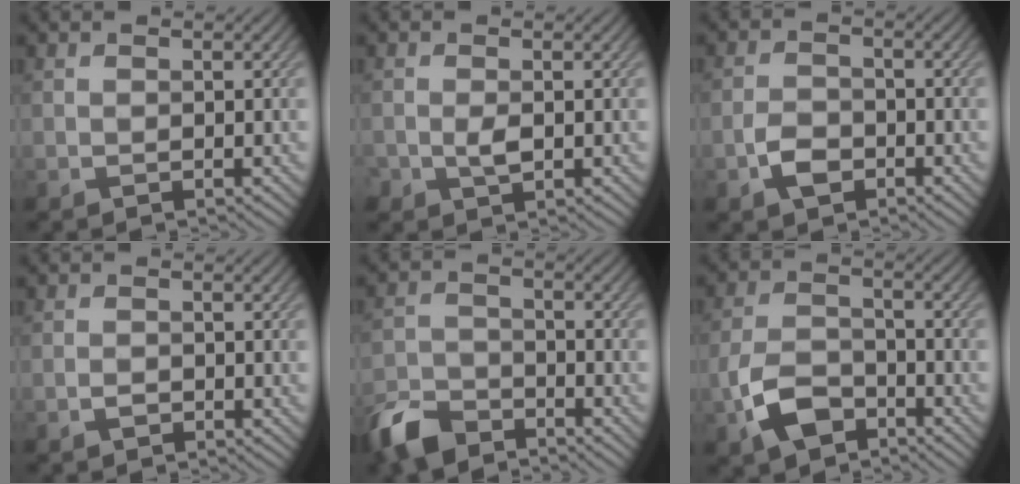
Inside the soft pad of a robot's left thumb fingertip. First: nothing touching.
{"total": 2.3, "force": [-0.5, 1.4, 1.7], "torque": [-0.039, -0.007, -0.009]}
{"total": 3.5, "force": [-1.9, 2.2, 1.9], "torque": [-0.043, -0.001, -0.044]}
{"total": 1.1, "force": [-0.7, 0.6, 0.6], "torque": [-0.015, -0.002, -0.014]}
{"total": 7.1, "force": [-5.9, 3.0, 2.7], "torque": [-0.064, -0.010, -0.132]}
{"total": 6.8, "force": [-3.9, 3.9, 4.1], "torque": [-0.099, -0.006, -0.087]}